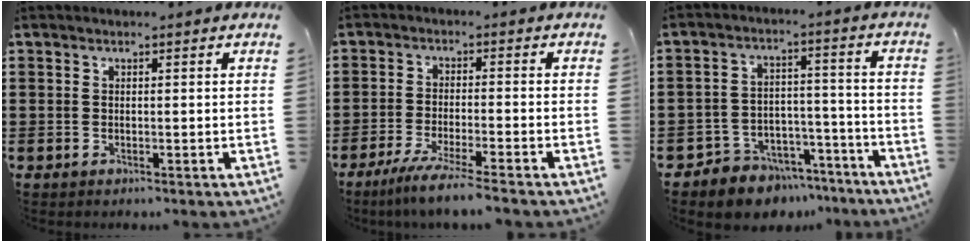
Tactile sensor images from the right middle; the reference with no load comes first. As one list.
[{"total": 4.8, "force": [-4.0, -0.5, 2.5], "torque": [-0.054, -0.018, -0.075]}, {"total": 6.0, "force": [-5.4, 2.7, 0.1], "torque": [-0.002, 0.032, -0.105]}]